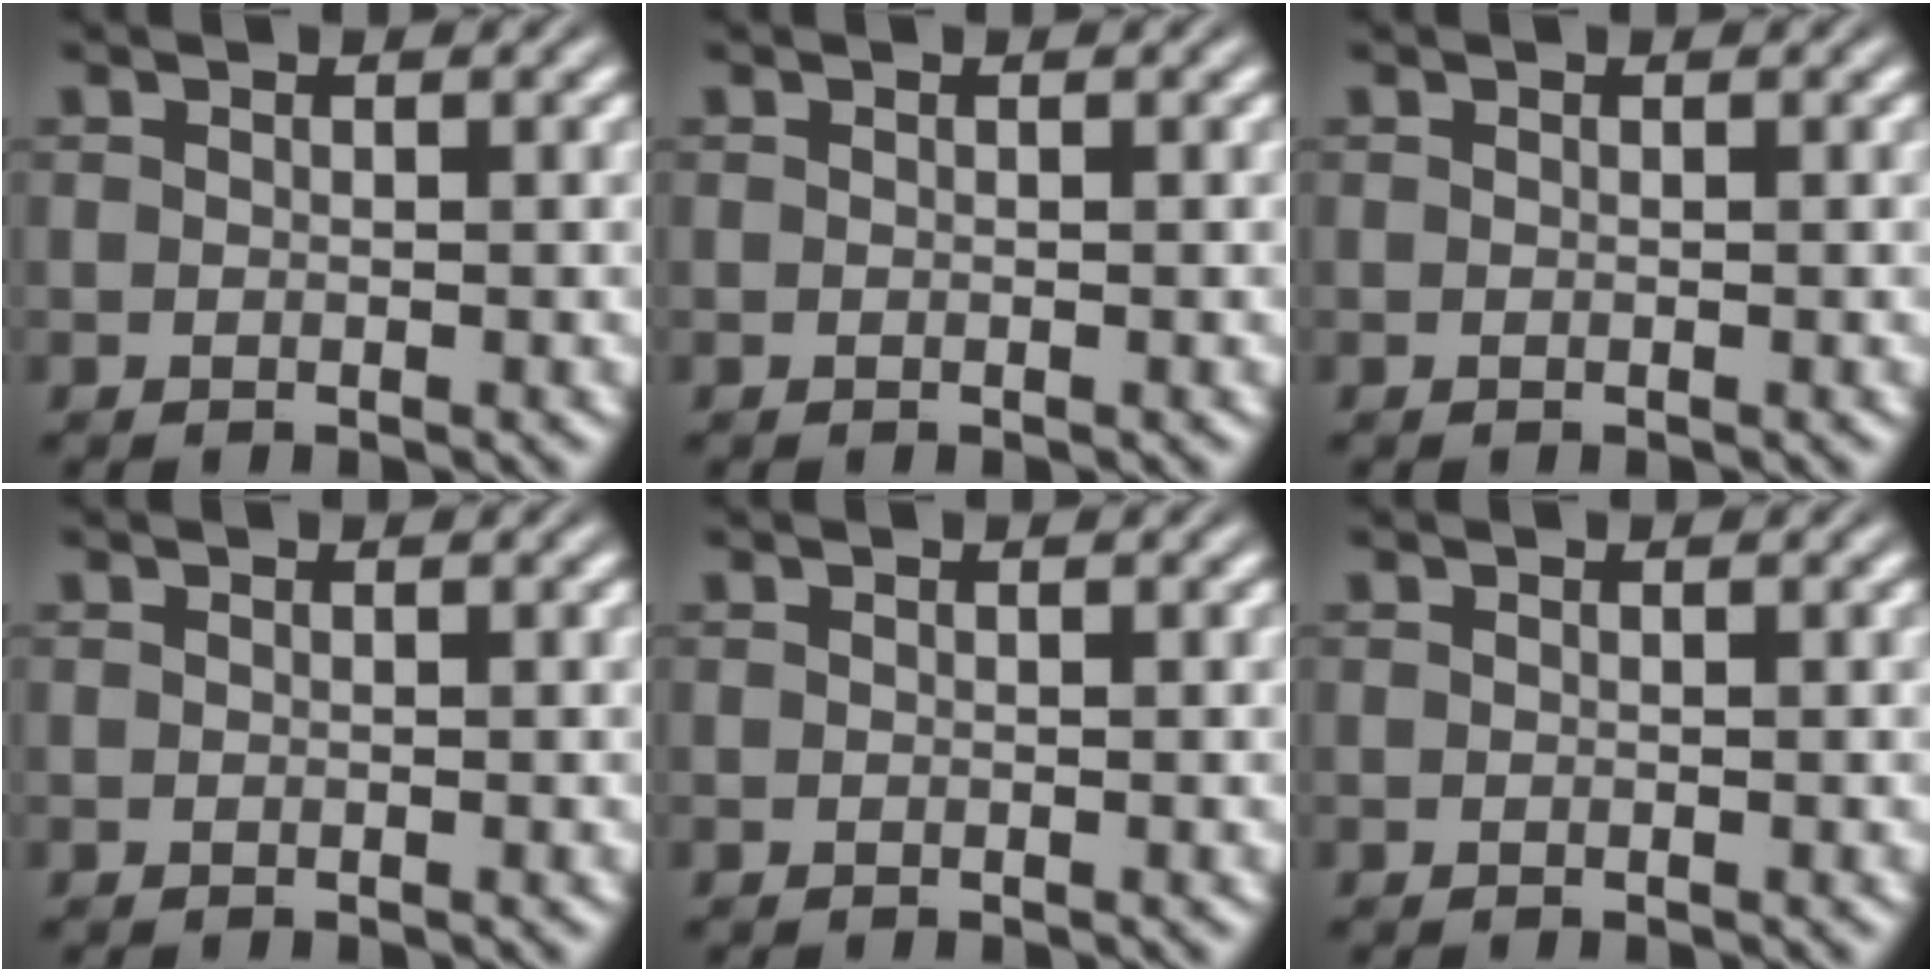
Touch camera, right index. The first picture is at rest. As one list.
[{"total": 0.0}, {"total": 0.0}, {"total": 0.0}, {"total": 0.0}, {"total": 0.0}]